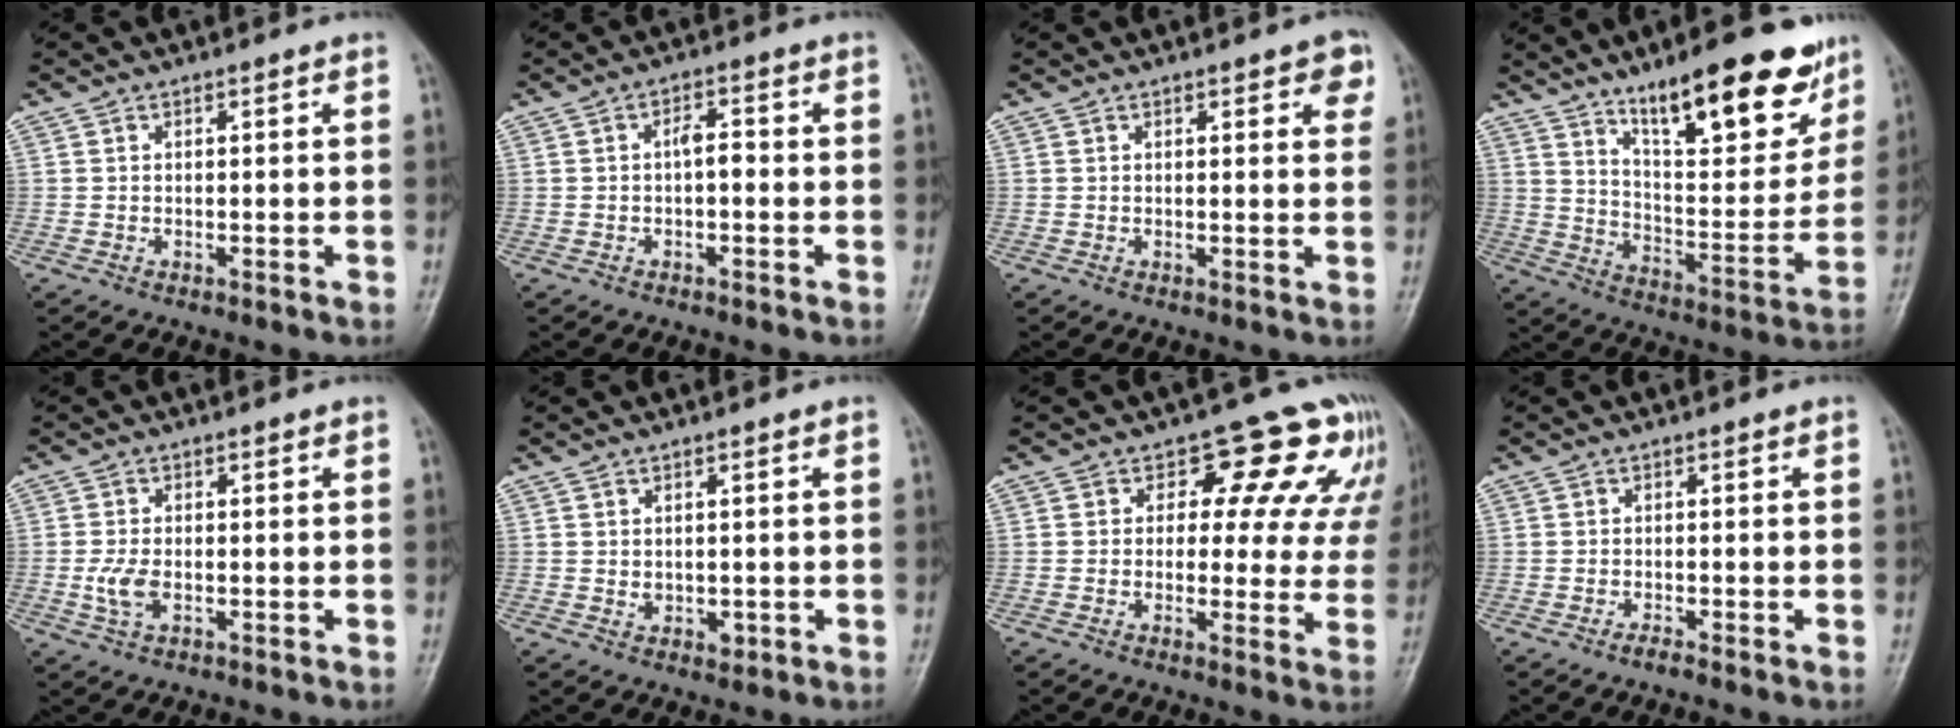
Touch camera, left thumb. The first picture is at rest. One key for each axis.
{"total": 2.7, "fx": -0.3, "fy": 1.3, "fz": 2.3, "tx": -0.027, "ty": 0.010, "tz": -0.012}
{"total": 3.7, "fx": 2.0, "fy": 1.6, "fz": 2.8, "tx": -0.015, "ty": -0.006, "tz": 0.018}
{"total": 20.6, "fx": 13.6, "fy": 6.6, "fz": 14.1, "tx": -0.164, "ty": -0.071, "tz": 0.217}
{"total": 3.7, "fx": -0.8, "fy": 2.1, "fz": 3.0, "tx": -0.067, "ty": -0.001, "tz": -0.016}
{"total": 2.1, "fx": -0.1, "fy": 1.6, "fz": 1.4, "tx": -0.015, "ty": -0.003, "tz": 0.005}
{"total": 12.2, "fx": 6.9, "fy": 7.2, "fz": 7.0, "tx": -0.028, "ty": -0.028, "tz": 0.062}
{"total": 1.1, "fx": -0.9, "fy": 0.0, "fz": 0.6, "tx": -0.018, "ty": 0.001, "tz": -0.021}